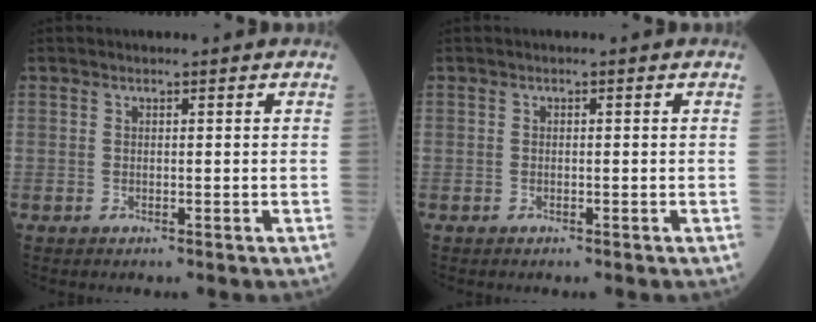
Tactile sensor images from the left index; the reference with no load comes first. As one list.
[{"total": 0.0}]